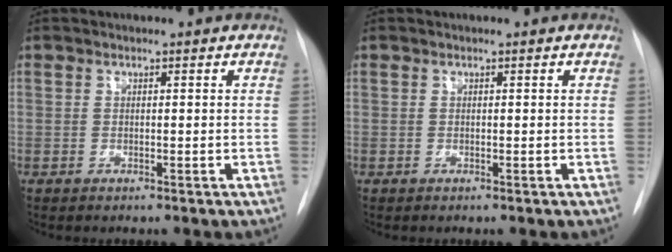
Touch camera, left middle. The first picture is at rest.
{"total": 0.0}